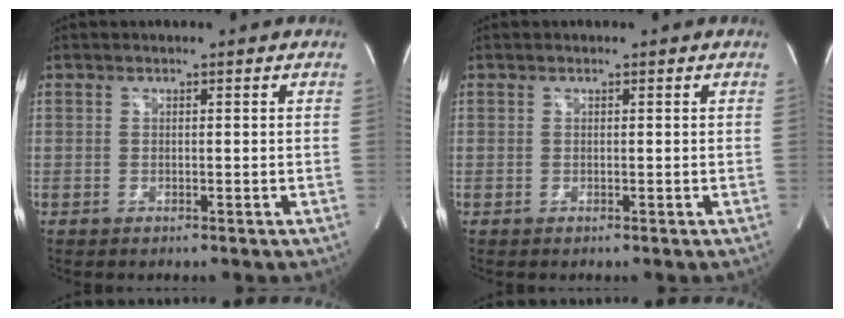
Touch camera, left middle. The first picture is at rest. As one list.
[{"total": 0.0}]